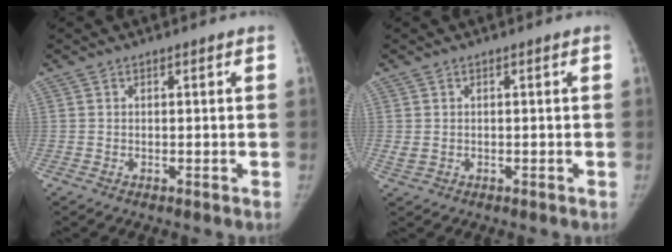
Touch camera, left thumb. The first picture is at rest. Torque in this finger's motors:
{"motor_torque": [-0.01, 0.00, 0.30, -0.29, -0.07]}